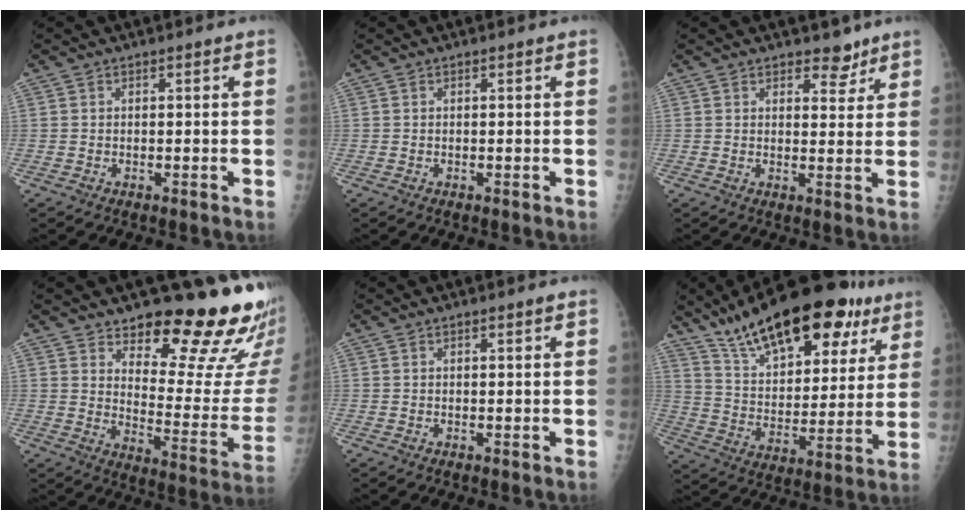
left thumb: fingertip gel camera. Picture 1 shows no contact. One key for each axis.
{"total": 0.0}
{"total": 4.2, "fx": 3.2, "fy": 2.2, "fz": 1.7, "tx": 0.003, "ty": -0.020, "tz": 0.046}
{"total": 20.2, "fx": 15.6, "fy": 5.7, "fz": 11.4, "tx": -0.106, "ty": -0.134, "tz": 0.207}
{"total": 1.0, "fx": 0.6, "fy": 0.2, "fz": 0.9, "tx": -0.014, "ty": 0.000, "tz": 0.008}
{"total": 26.2, "fx": 17.0, "fy": 11.0, "fz": 16.6, "tx": -0.225, "ty": -0.041, "tz": 0.269}